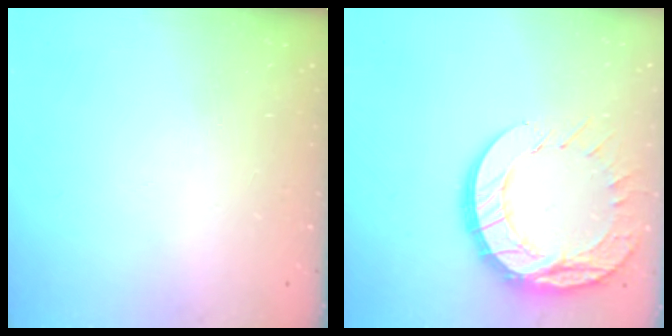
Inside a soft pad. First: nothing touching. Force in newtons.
{"total": 16.0, "press": 15.9, "slide": 1.3}